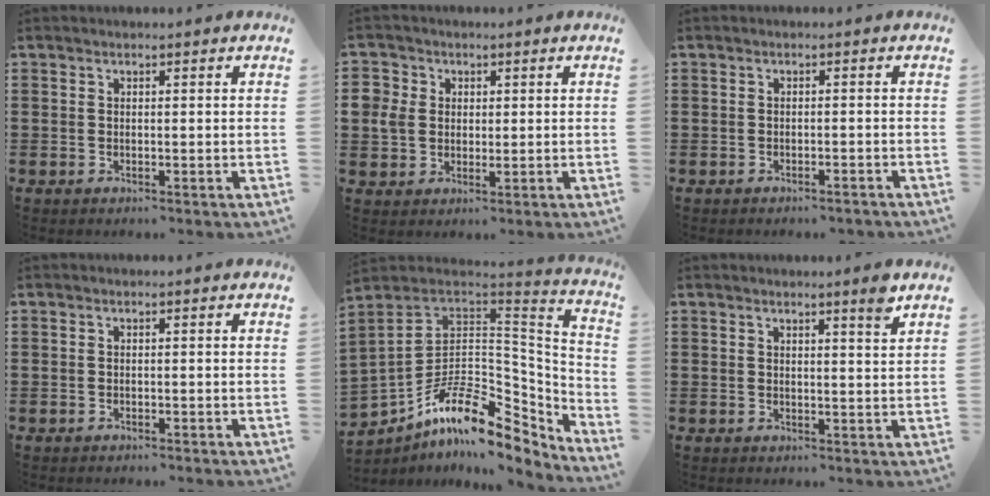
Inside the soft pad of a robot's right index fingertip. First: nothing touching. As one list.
[{"total": 4.2, "force": [0.6, 3.8, 1.8], "torque": [-0.063, 0.007, 0.007]}, {"total": 0.9, "force": [-0.9, 0.0, 0.1], "torque": [-0.006, -0.001, -0.018]}, {"total": 0.5, "force": [-0.5, 0.1, 0.1], "torque": [-0.004, -0.002, -0.010]}, {"total": 13.9, "force": [-7.2, 7.1, 9.6], "torque": [-0.173, 0.001, -0.132]}, {"total": 2.8, "force": [2.1, -0.3, 1.9], "torque": [-0.033, -0.005, 0.035]}]